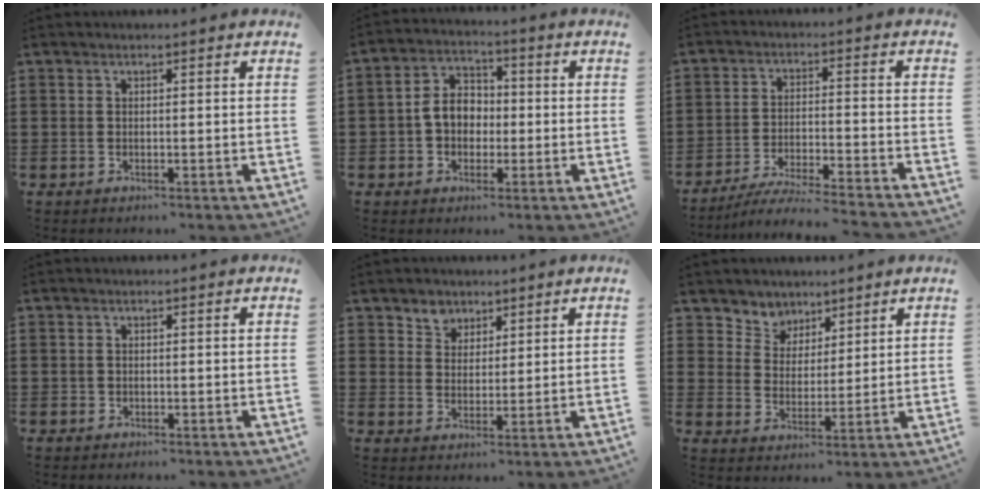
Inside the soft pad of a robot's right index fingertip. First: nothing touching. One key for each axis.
{"total": 5.6, "fx": -0.8, "fy": 4.4, "fz": 3.4, "tx": -0.080, "ty": 0.011, "tz": -0.018}
{"total": 5.3, "fx": -5.0, "fy": -0.3, "fz": 1.8, "tx": -0.046, "ty": -0.015, "tz": -0.102}
{"total": 0.6, "fx": 0.0, "fy": 0.5, "fz": 0.1, "tx": -0.004, "ty": 0.004, "tz": -0.001}
{"total": 3.8, "fx": 2.6, "fy": 2.8, "fz": -0.1, "tx": -0.017, "ty": 0.008, "tz": 0.048}
{"total": 5.0, "fx": 3.8, "fy": 3.0, "fz": -0.9, "tx": -0.013, "ty": -0.013, "tz": 0.070}